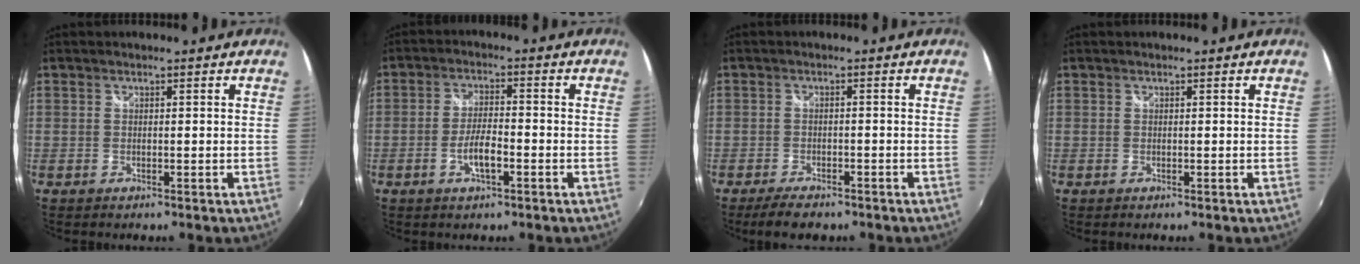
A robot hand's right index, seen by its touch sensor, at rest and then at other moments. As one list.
[{"total": 5.4, "force": [-2.2, 1.4, 4.7], "torque": [-0.094, 0.000, -0.040]}, {"total": 5.2, "force": [-4.1, 1.9, 2.6], "torque": [-0.063, -0.008, -0.069]}, {"total": 0.0}]